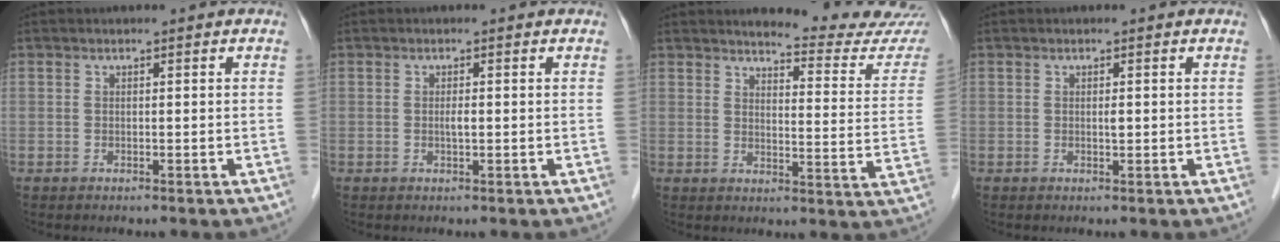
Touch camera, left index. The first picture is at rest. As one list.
[{"total": 1.0, "force": [0.0, 0.2, 1.0], "torque": [-0.016, -0.001, -0.001]}, {"total": 14.4, "force": [14.1, 0.0, 2.8], "torque": [-0.028, -0.096, 0.147]}, {"total": 0.7, "force": [0.1, 0.2, 0.6], "torque": [-0.010, -0.001, 0.000]}]